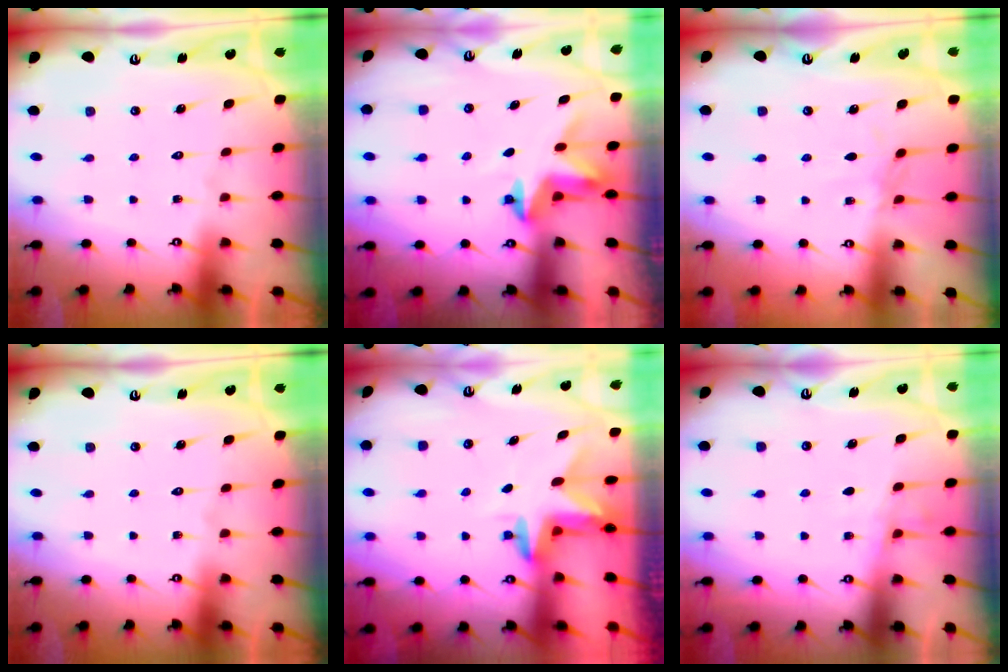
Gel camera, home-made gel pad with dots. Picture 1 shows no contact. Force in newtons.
{"total": 3.4, "press": 3.4, "slide": 0.2}
{"total": 2.3, "press": 2.3, "slide": 0.5}
{"total": 0.0}
{"total": 2.8, "press": 2.8, "slide": 0.1}
{"total": 3.8, "press": 3.8, "slide": 0.4}